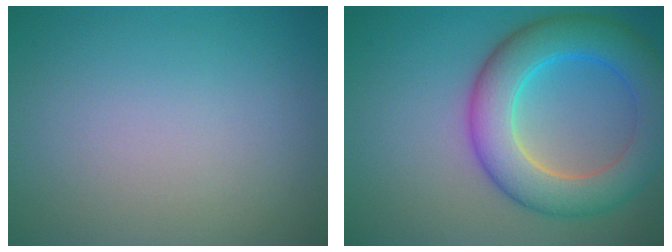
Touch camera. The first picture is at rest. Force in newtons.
{"total": 8.1, "press": 8.1, "slide": 0.4}